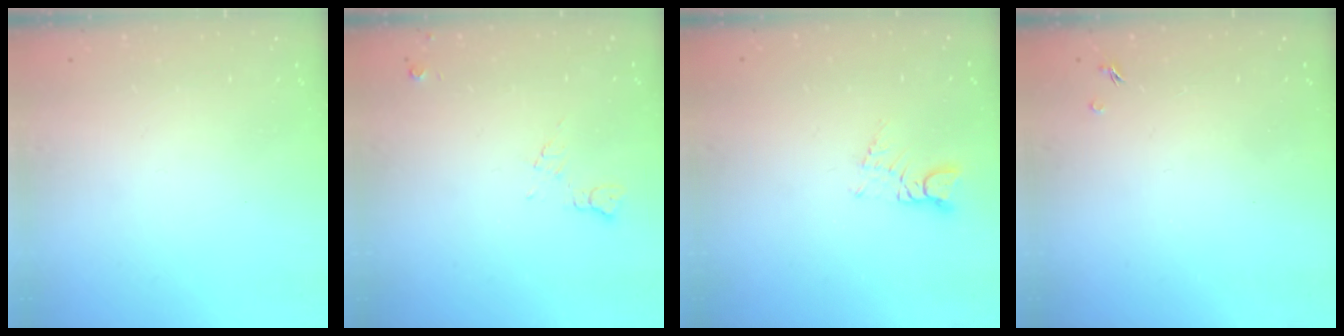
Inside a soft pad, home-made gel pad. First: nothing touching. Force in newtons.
{"total": 6.9, "press": 6.8, "slide": 1.0}
{"total": 2.8, "press": 2.8, "slide": 0.3}
{"total": 1.3, "press": 1.3, "slide": 0.3}